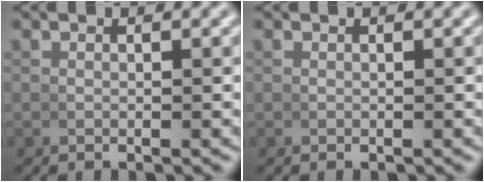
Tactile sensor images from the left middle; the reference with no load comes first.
{"total": 0.0}